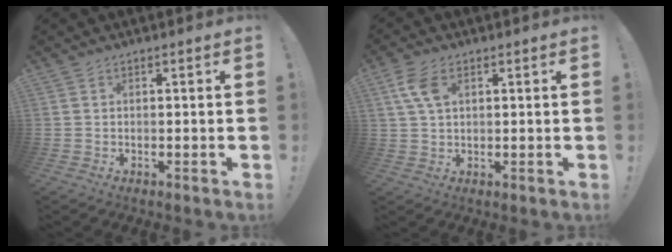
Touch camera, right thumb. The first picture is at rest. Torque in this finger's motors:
{"motor_torque": [0.22, 0.23, 0.57, 0.17, 0.04]}